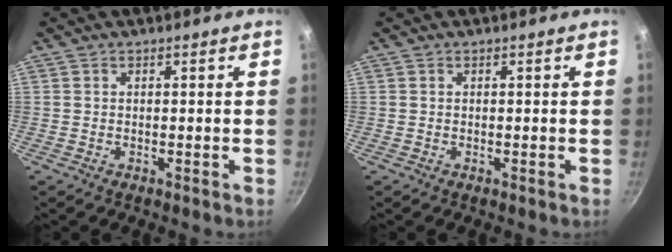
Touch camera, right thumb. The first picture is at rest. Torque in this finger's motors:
{"motor_torque": [0.00, 0.00, 0.00, 0.00, 0.00]}